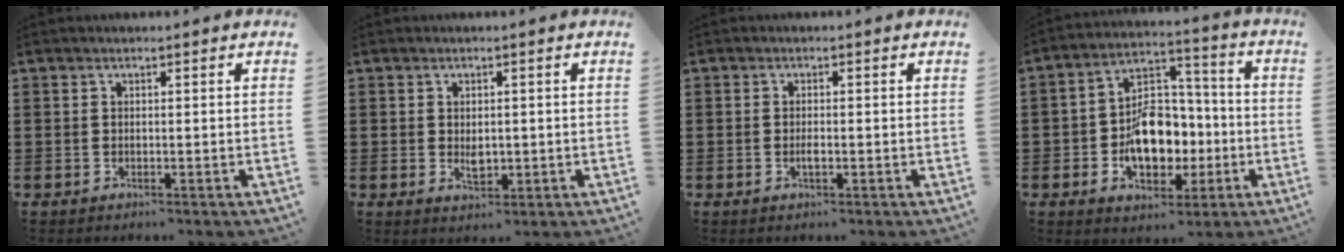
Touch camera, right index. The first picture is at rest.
{"total": 2.3, "force": [0.0, 1.4, 1.8], "torque": [-0.027, -0.001, 0.000]}
{"total": 1.5, "force": [-0.5, 0.5, 1.3], "torque": [-0.025, -0.002, -0.008]}
{"total": 10.3, "force": [-2.2, 7.1, 7.1], "torque": [-0.123, 0.010, -0.038]}